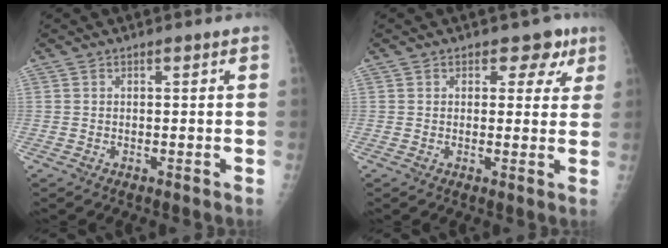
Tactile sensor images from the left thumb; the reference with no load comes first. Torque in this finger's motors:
{"motor_torque": [0.01, 0.23, -0.14, -0.12, 0.00]}